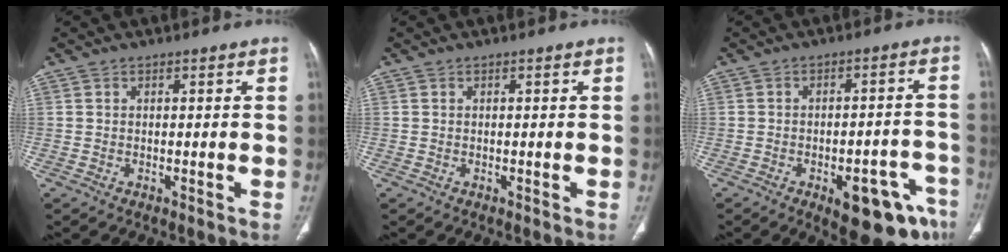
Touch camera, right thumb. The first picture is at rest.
{"total": 0.0}
{"total": 14.6, "force": [-7.1, 6.0, 11.2], "torque": [-0.088, 0.028, -0.078]}